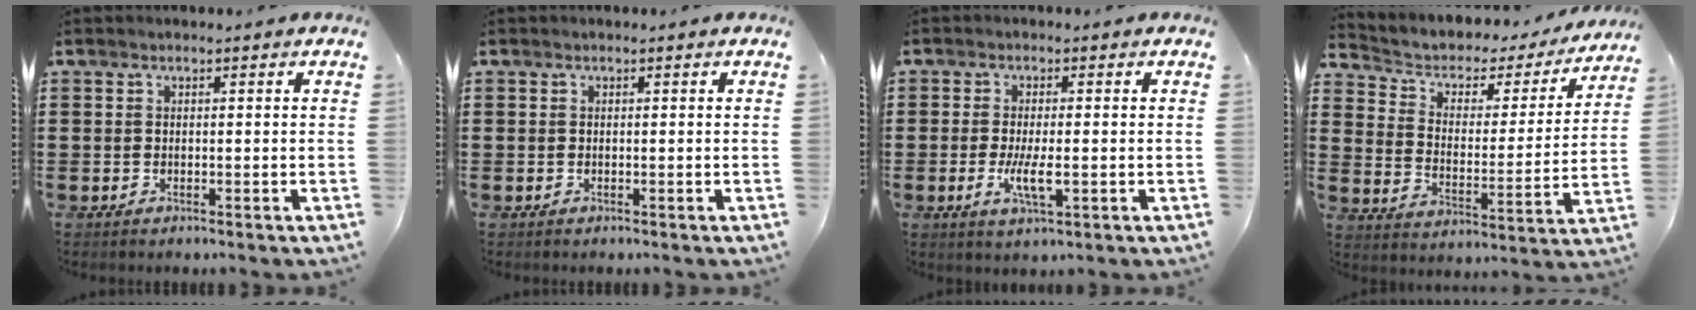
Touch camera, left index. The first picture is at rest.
{"total": 0.0}
{"total": 4.8, "force": [-1.0, 1.3, 4.5], "torque": [-0.090, -0.005, -0.019]}
{"total": 3.5, "force": [2.2, 2.4, 1.3], "torque": [-0.045, -0.014, 0.027]}